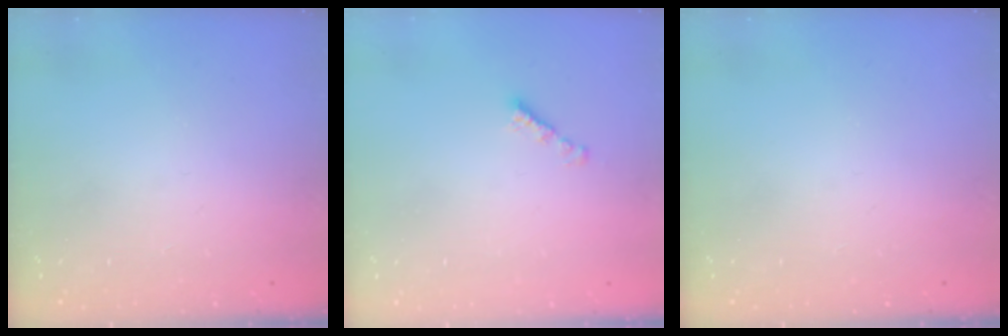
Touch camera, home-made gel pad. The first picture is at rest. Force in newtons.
{"total": 2.1, "press": 2.0, "slide": 0.7}
{"total": 0.0}